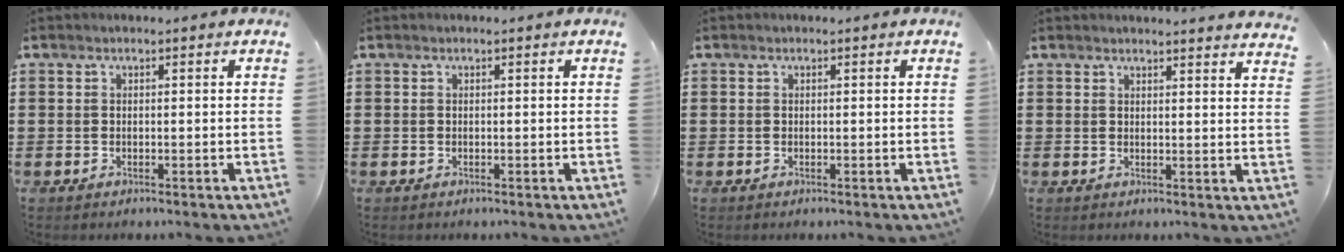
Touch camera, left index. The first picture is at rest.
{"total": 0.0}
{"total": 0.0}
{"total": 2.4, "force": [2.3, -0.5, 0.3], "torque": [-0.011, -0.010, 0.045]}